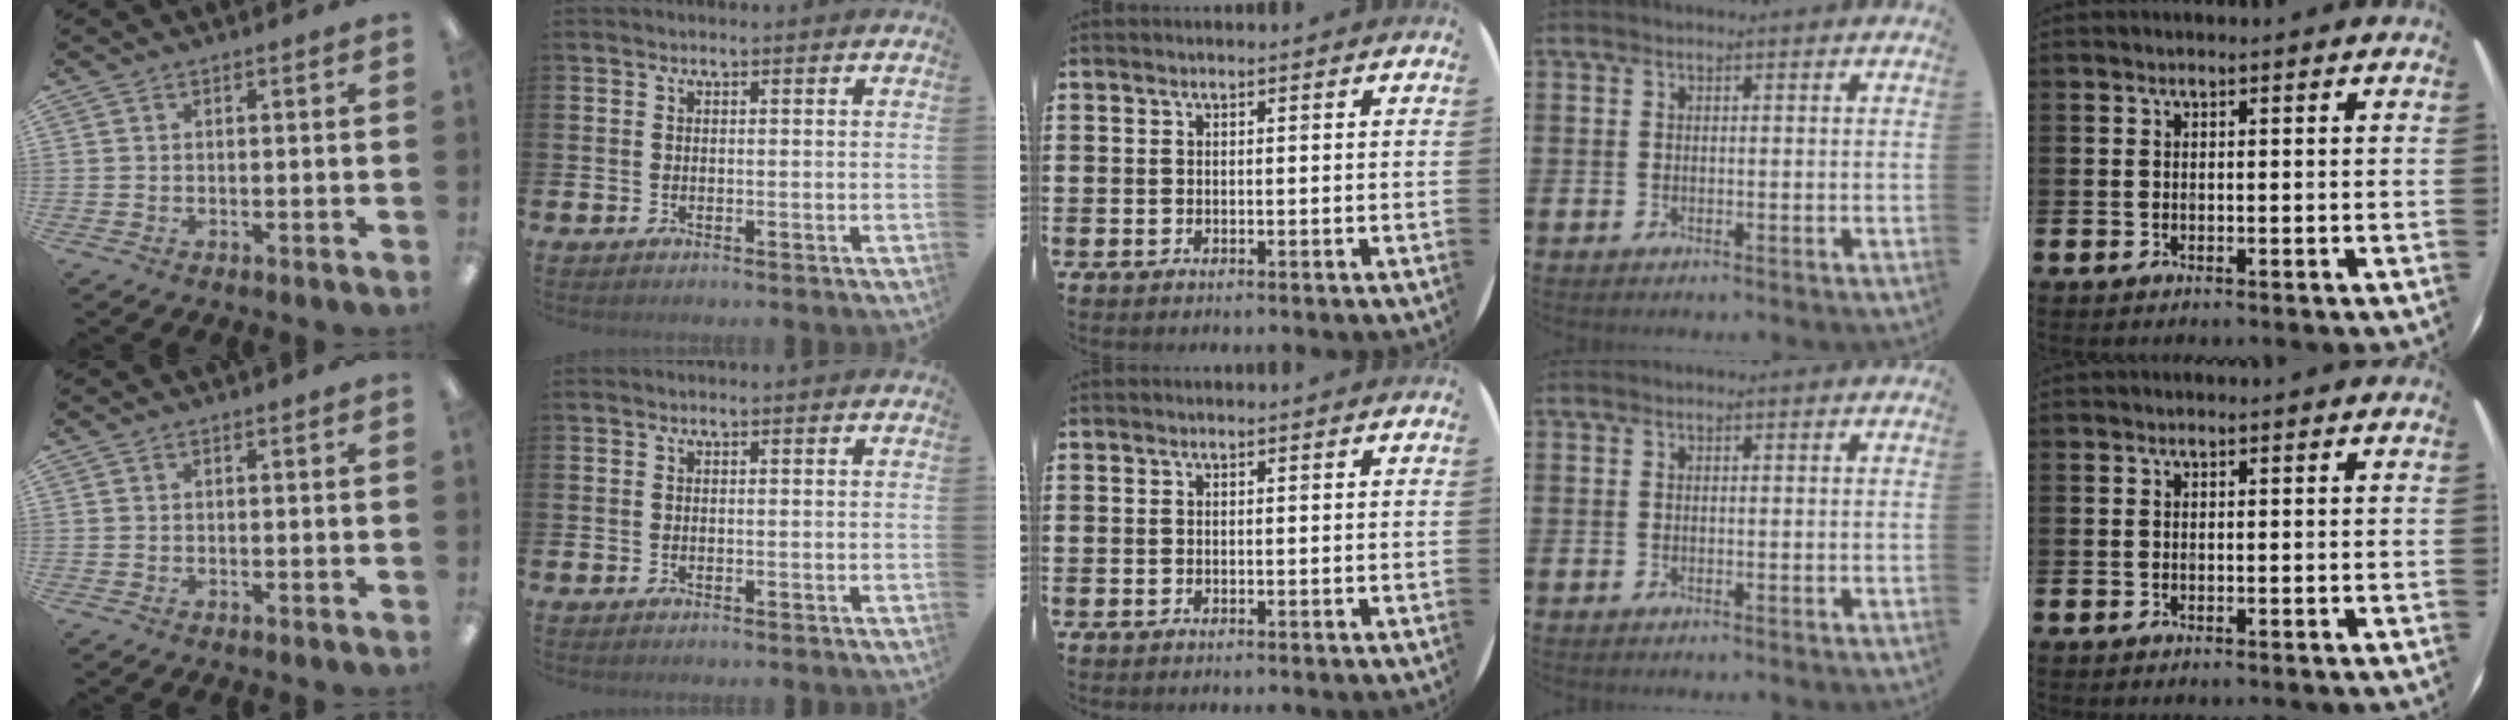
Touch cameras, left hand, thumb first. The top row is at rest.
{}